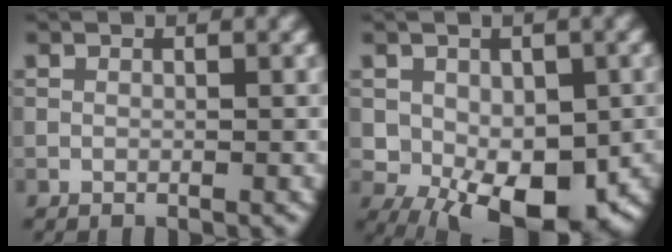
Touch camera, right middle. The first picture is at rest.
{"total": 9.0, "force": [-2.6, 5.5, 6.6], "torque": [-0.093, -0.017, -0.040]}